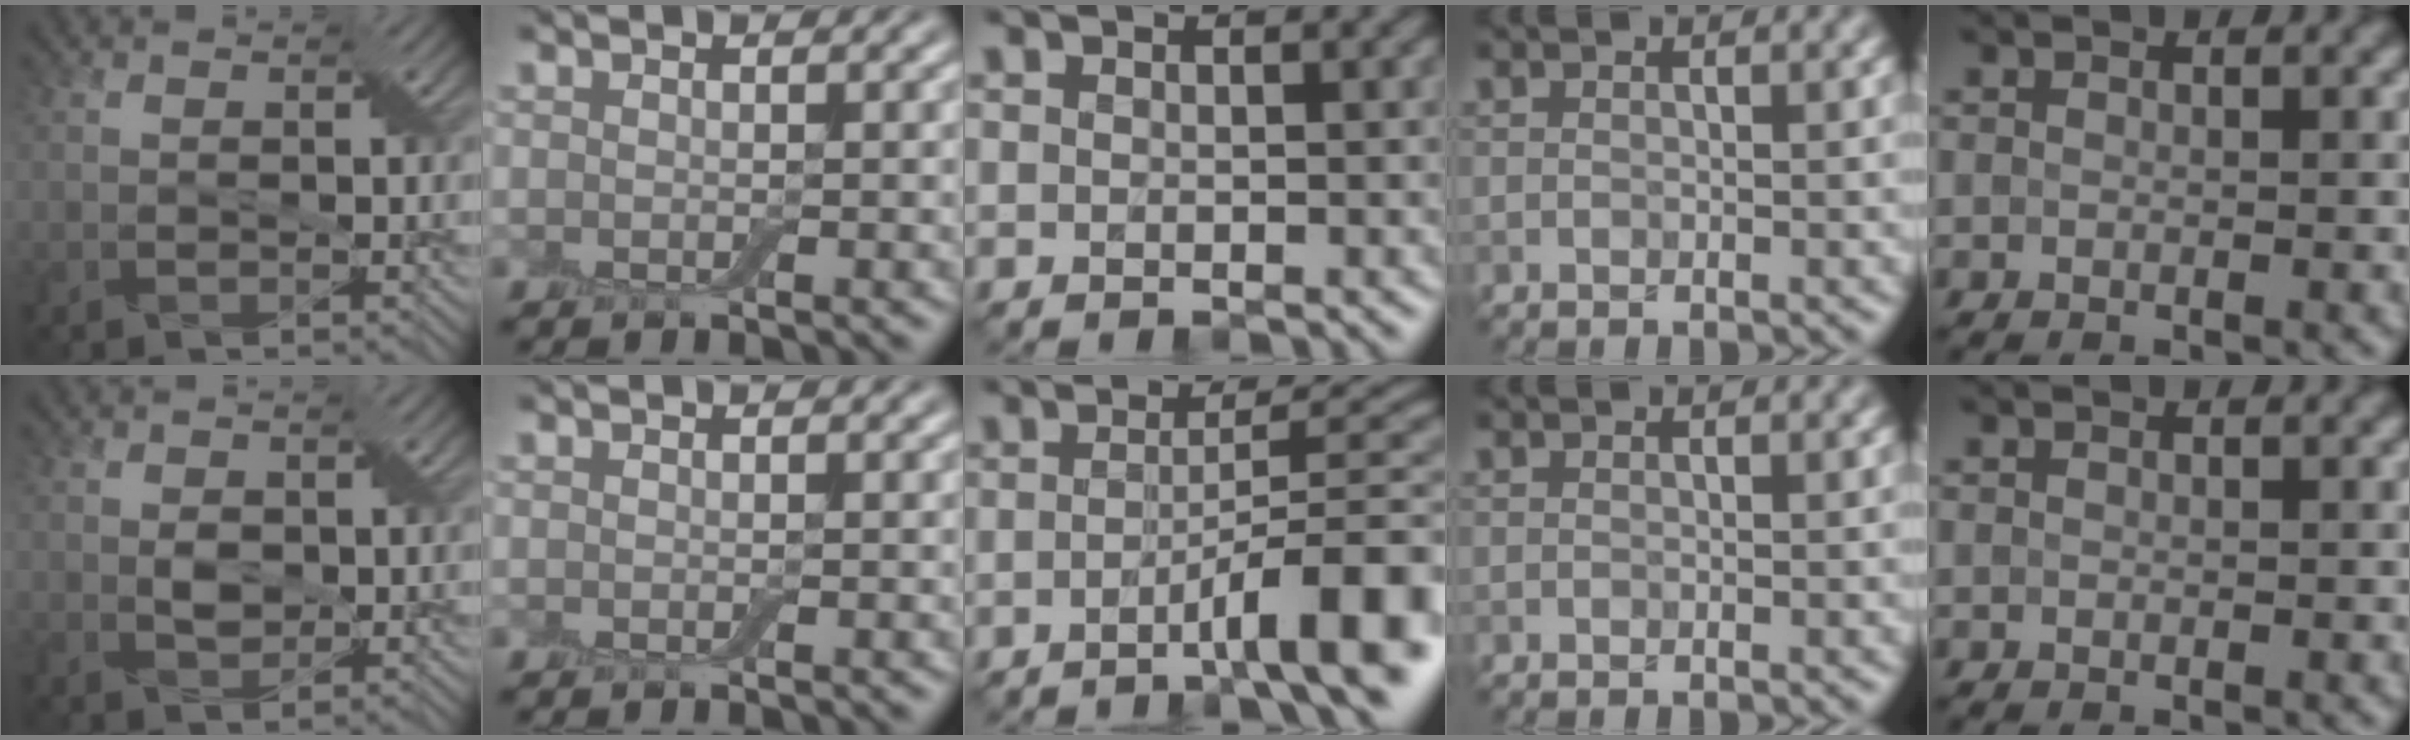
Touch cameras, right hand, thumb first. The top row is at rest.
{"thumb": {"total": 2.1, "force": [0.1, 1.6, 1.4], "torque": [-0.032, -0.002, 0.003]}, "middle": {"total": 8.4, "force": [-3.3, 1.5, 7.5], "torque": [-0.094, 0.015, -0.058]}}